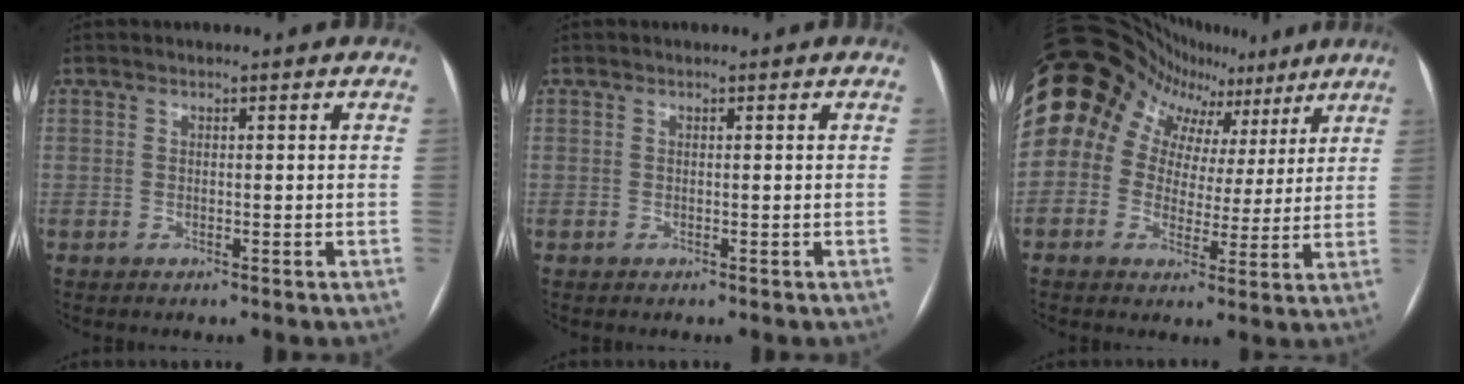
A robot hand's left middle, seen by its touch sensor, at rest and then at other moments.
{"total": 0.0}
{"total": 19.5, "force": [9.0, 14.9, 8.7], "torque": [-0.170, 0.089, 0.137]}